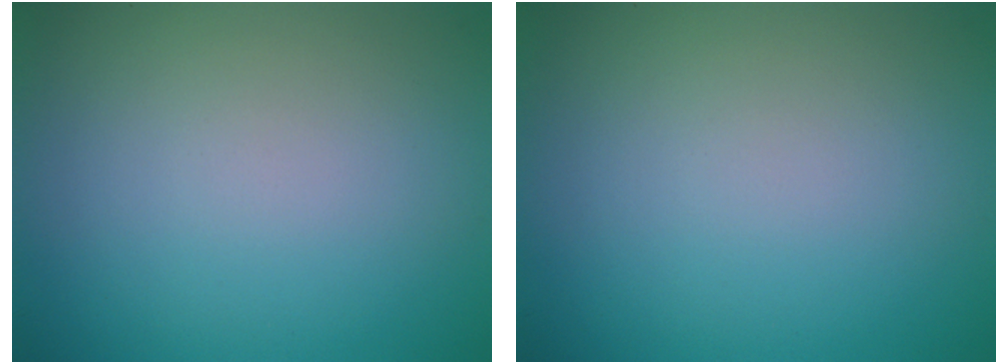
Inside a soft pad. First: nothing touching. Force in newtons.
{"total": 0.0}